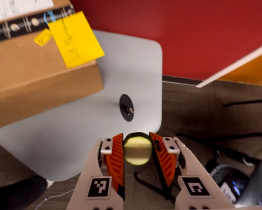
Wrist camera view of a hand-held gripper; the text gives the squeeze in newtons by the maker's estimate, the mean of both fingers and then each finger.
{"total": 11.5, "left": 11.8, "right": 11.1}